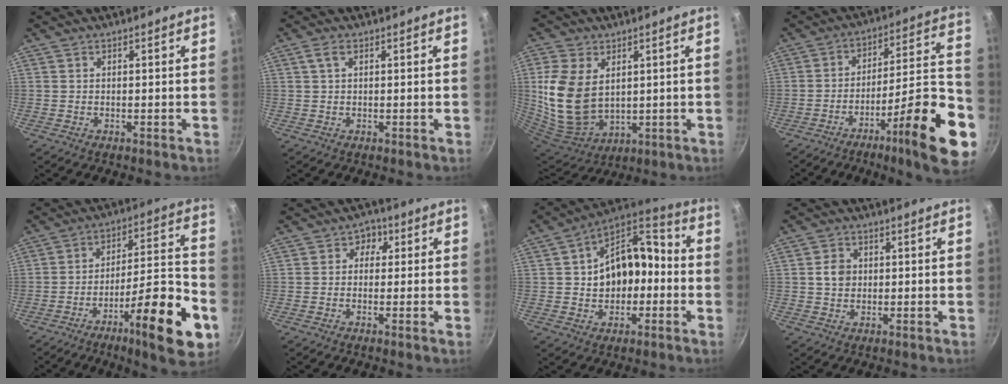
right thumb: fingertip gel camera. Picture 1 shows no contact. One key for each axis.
{"total": 1.9, "fx": 0.7, "fy": 0.9, "fz": 1.5, "tx": -0.031, "ty": 0.004, "tz": 0.015}
{"total": 15.6, "fx": 2.9, "fy": 10.7, "fz": 10.9, "tx": -0.212, "ty": -0.027, "tz": 0.076}
{"total": 22.3, "fx": -10.3, "fy": 4.7, "fz": 19.2, "tx": -0.245, "ty": 0.056, "tz": -0.160}
{"total": 20.4, "fx": -9.3, "fy": 4.8, "fz": 17.5, "tx": -0.231, "ty": 0.053, "tz": -0.145}
{"total": 3.0, "fx": 0.3, "fy": 2.7, "fz": 1.3, "tx": 0.001, "ty": 0.006, "tz": -0.009}
{"total": 17.4, "fx": -0.6, "fy": 12.1, "fz": 12.5, "tx": -0.161, "ty": 0.052, "tz": -0.015}
{"total": 3.7, "fx": 0.3, "fy": 3.2, "fz": 2.0, "tx": -0.019, "ty": 0.006, "tz": 0.001}